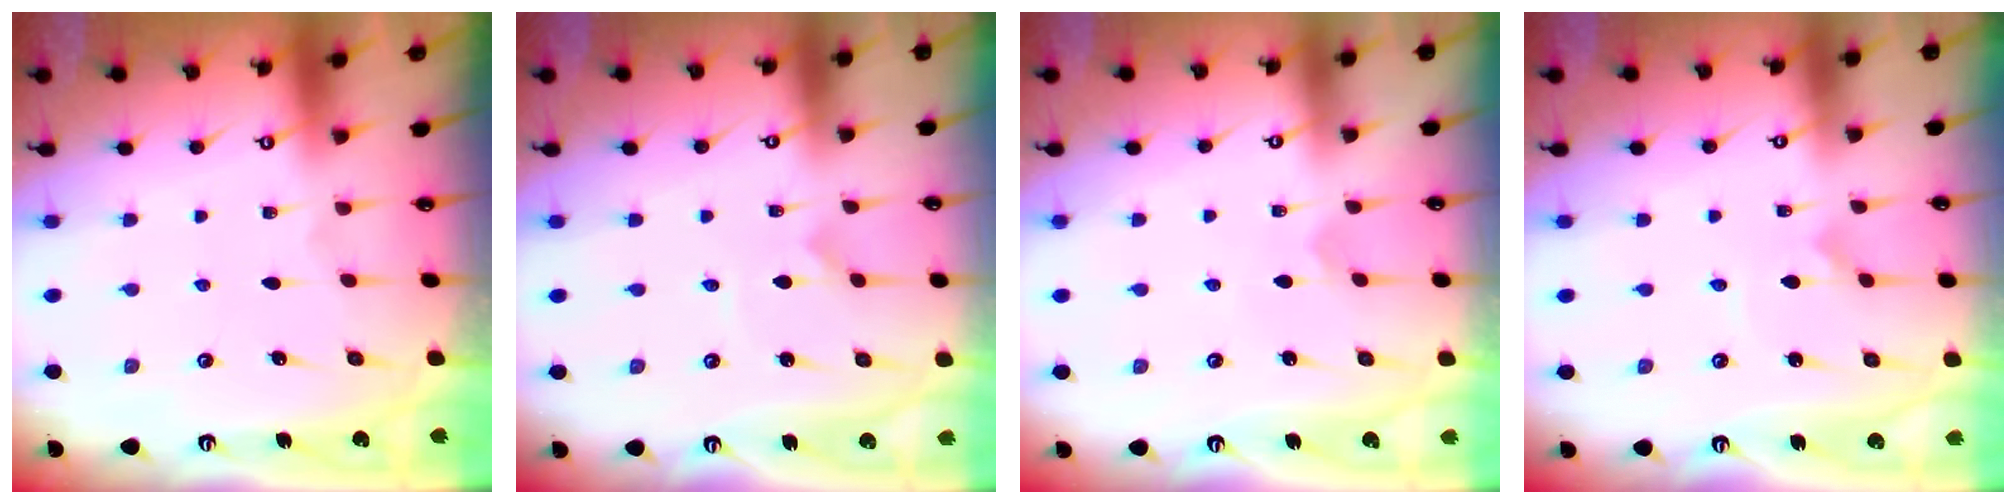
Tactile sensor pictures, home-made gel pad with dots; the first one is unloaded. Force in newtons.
{"total": 0.6, "press": 0.5, "slide": 0.1}
{"total": 1.9, "press": 1.9, "slide": 0.1}
{"total": 1.6, "press": 1.6, "slide": 0.1}